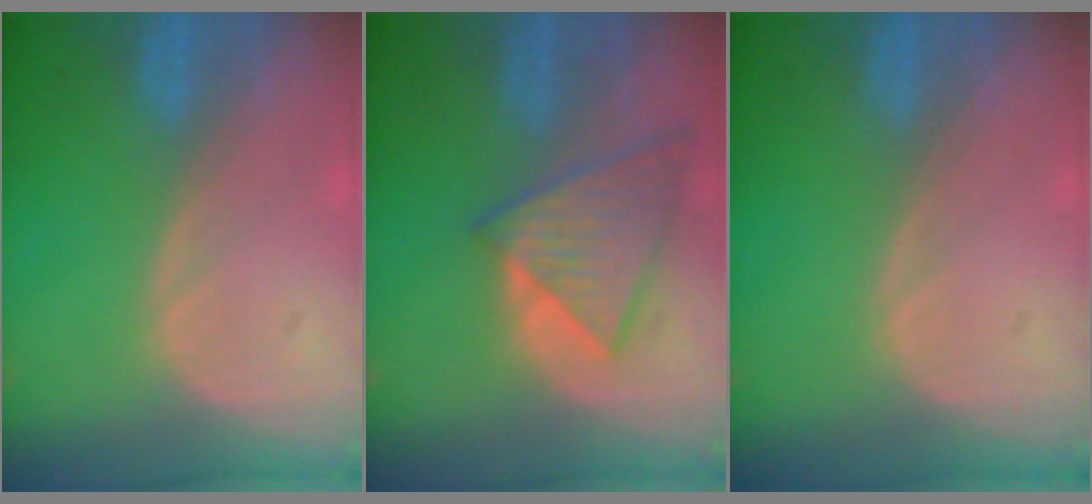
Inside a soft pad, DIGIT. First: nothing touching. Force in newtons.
{"total": 8.0, "press": 7.2, "slide": 3.5}
{"total": 0.0}